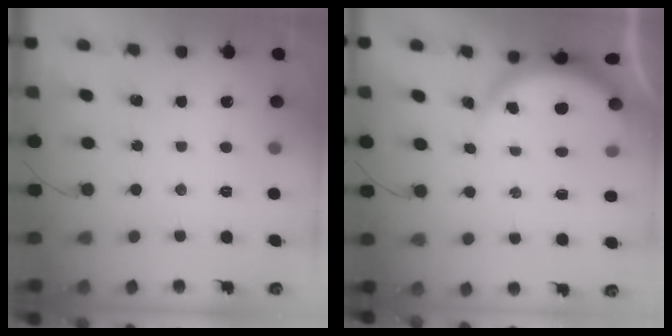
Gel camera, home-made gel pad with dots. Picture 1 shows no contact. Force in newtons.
{"total": 3.8, "press": 3.7, "slide": 0.7}